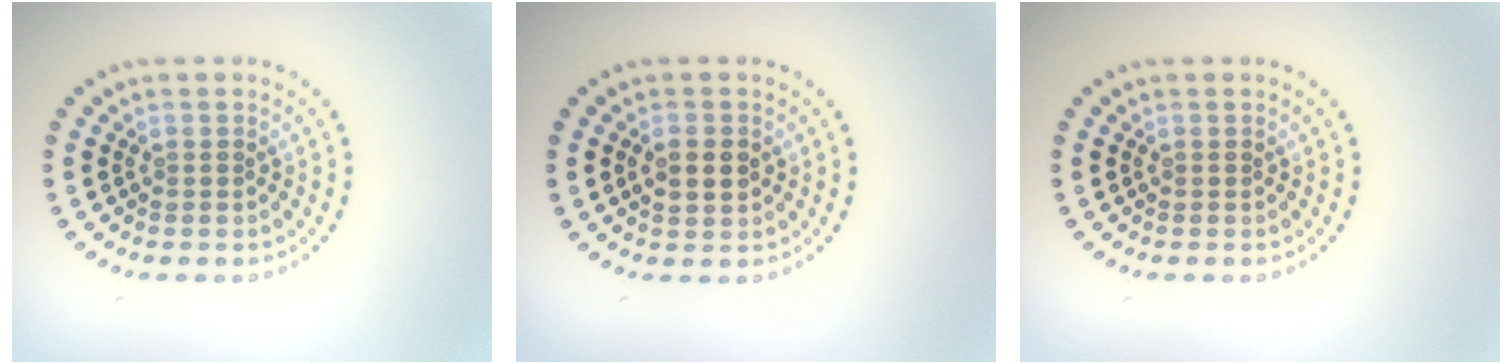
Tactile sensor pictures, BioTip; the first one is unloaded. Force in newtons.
{"total": 2.3, "press": 2.3, "slide": 0.2}
{"total": 0.0}